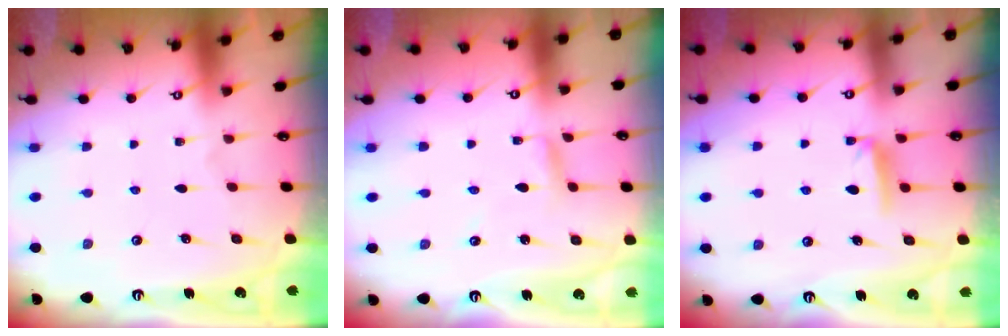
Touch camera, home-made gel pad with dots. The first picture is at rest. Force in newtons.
{"total": 2.0, "press": 2.0, "slide": 0.2}
{"total": 4.9, "press": 4.9, "slide": 0.7}